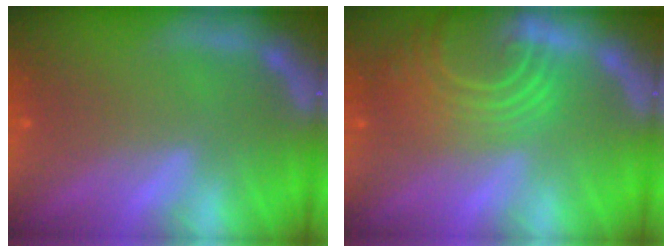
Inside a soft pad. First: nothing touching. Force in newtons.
{"total": 9.5}